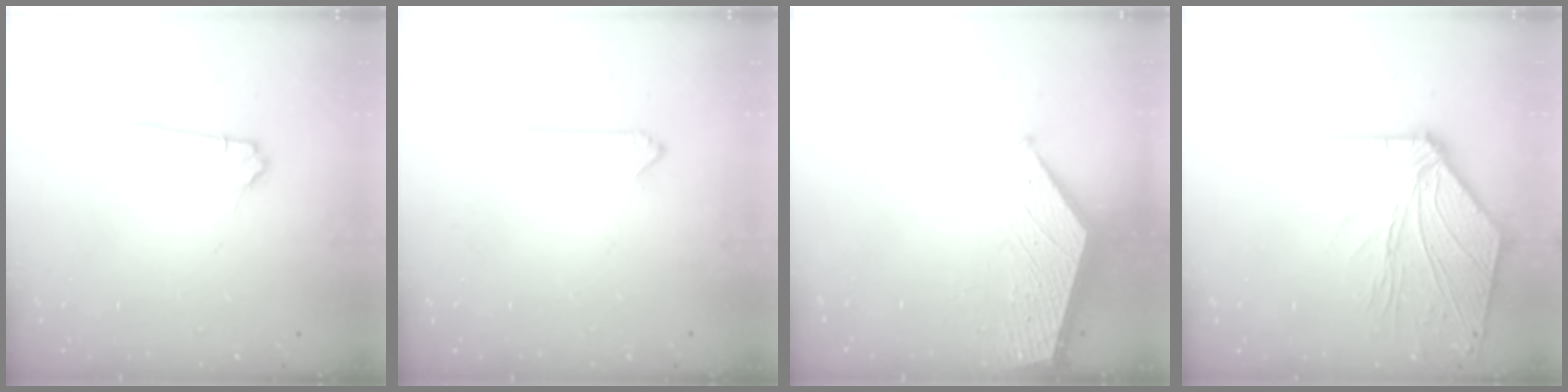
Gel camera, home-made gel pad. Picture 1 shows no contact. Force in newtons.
{"total": 0.0}
{"total": 2.4, "press": 2.4, "slide": 0.3}
{"total": 11.4, "press": 11.3, "slide": 1.4}